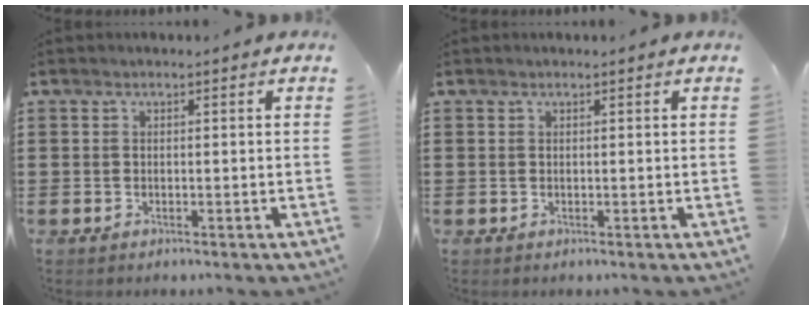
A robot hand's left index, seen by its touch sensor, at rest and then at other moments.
{"total": 0.0}